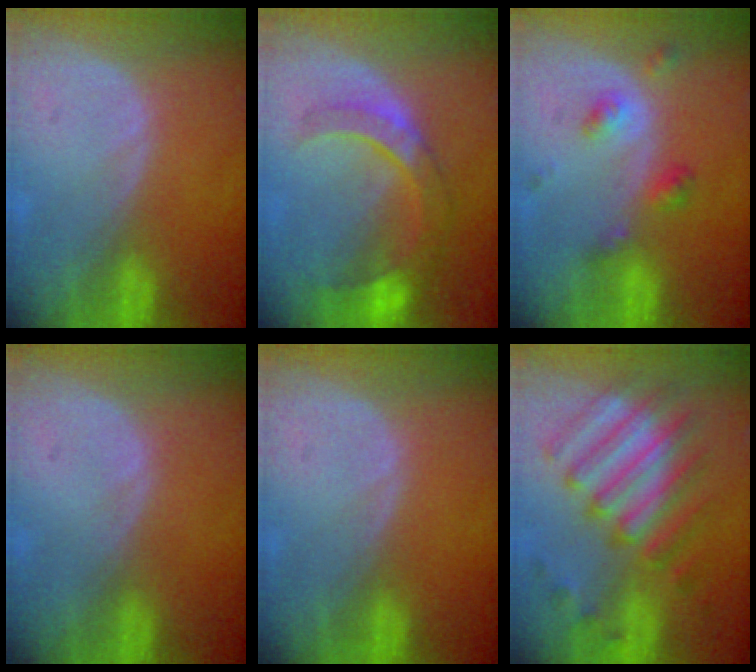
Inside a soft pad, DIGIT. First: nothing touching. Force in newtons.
{"total": 8.9, "press": 7.8, "slide": 4.2}
{"total": 4.6, "press": 4.1, "slide": 2.1}
{"total": 0.0}
{"total": 0.0}
{"total": 9.9, "press": 9.7, "slide": 2.2}